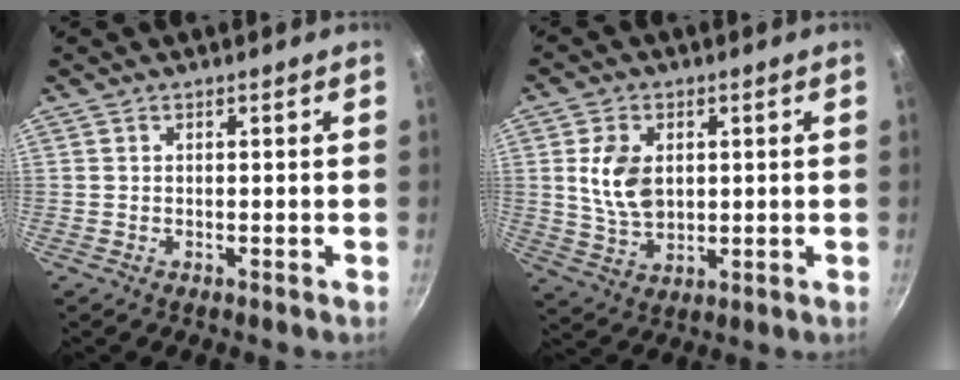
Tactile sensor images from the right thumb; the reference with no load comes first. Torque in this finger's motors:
{"motor_torque": [-0.52, 1.03, 0.75, 0.29, 0.08]}